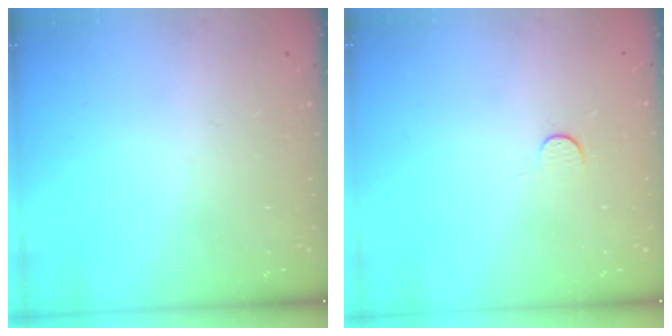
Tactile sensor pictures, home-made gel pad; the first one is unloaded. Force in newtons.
{"total": 2.8, "press": 2.8, "slide": 0.4}